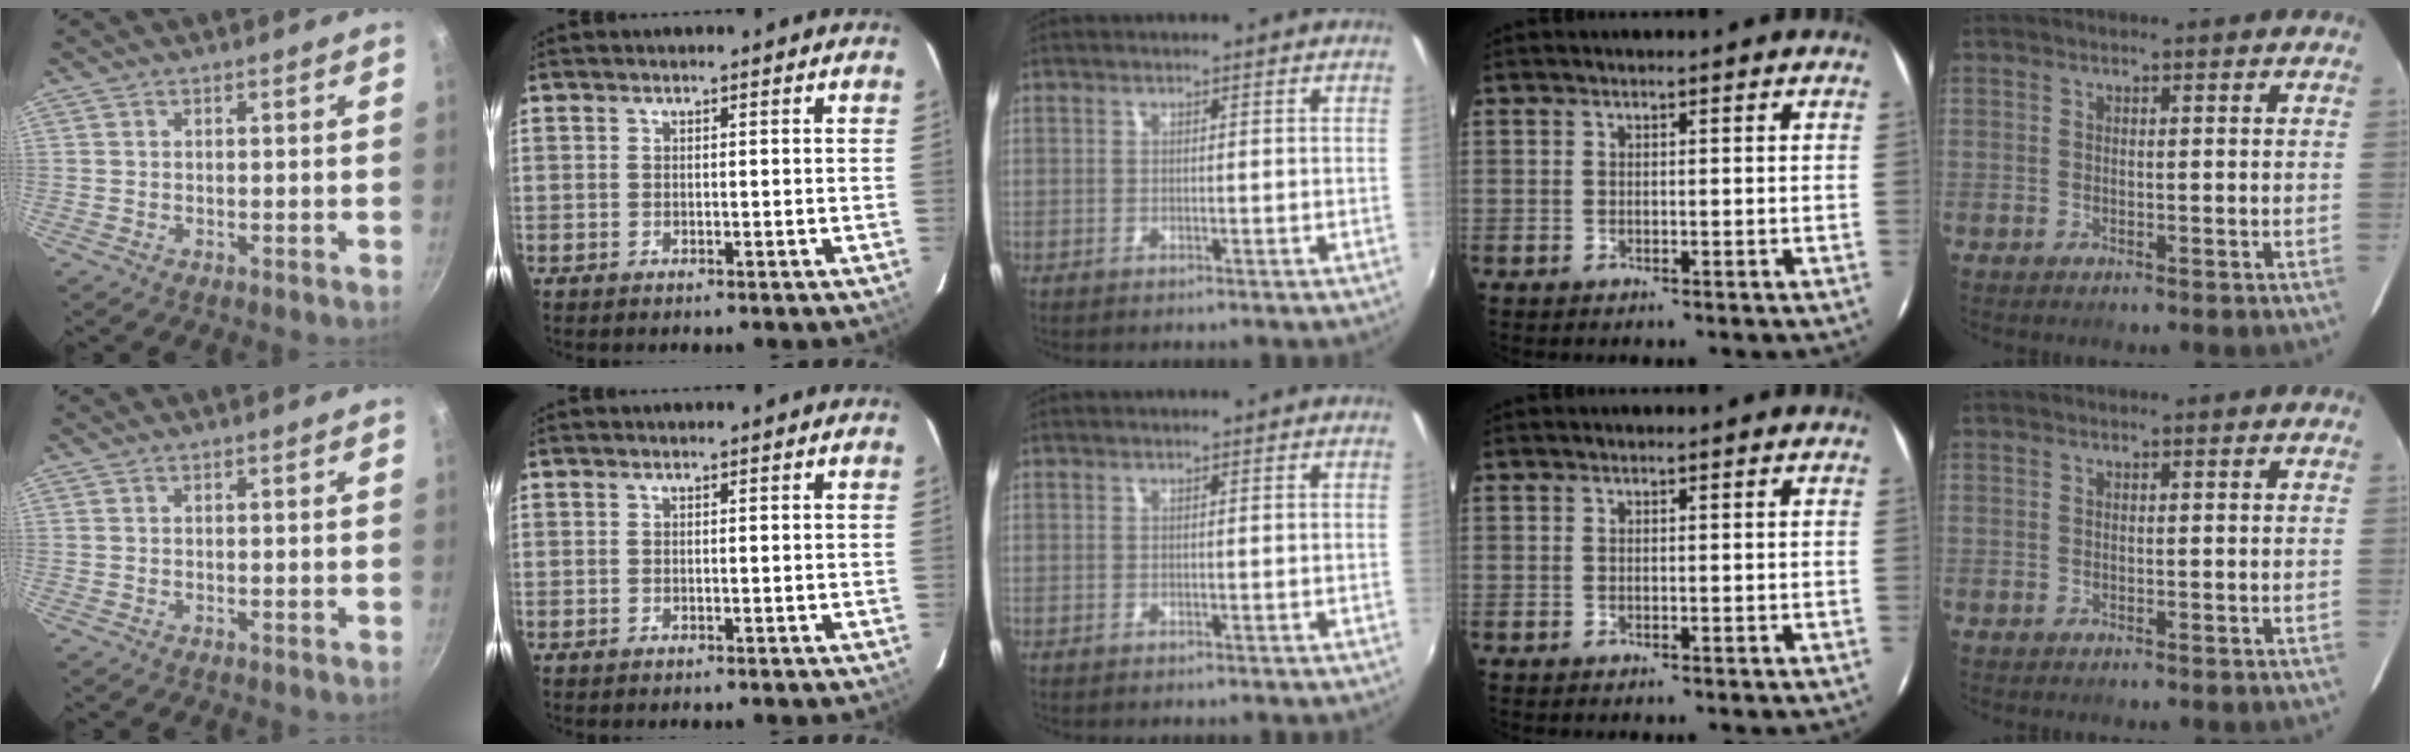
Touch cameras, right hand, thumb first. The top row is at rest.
{}